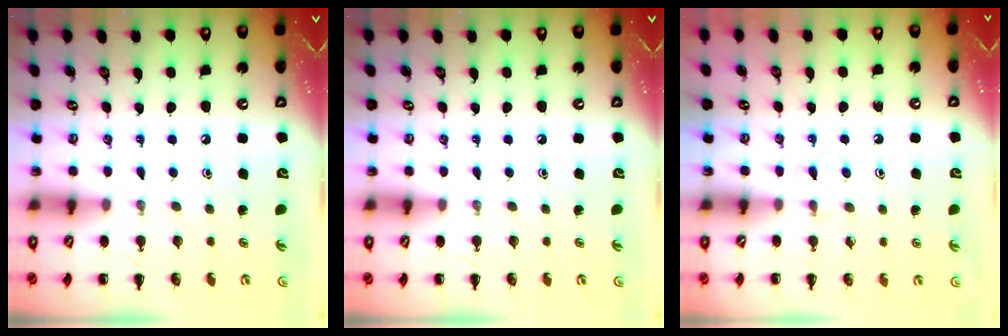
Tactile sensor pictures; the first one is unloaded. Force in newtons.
{"total": 0.0}
{"total": 3.1, "press": 2.9, "slide": 1.2}